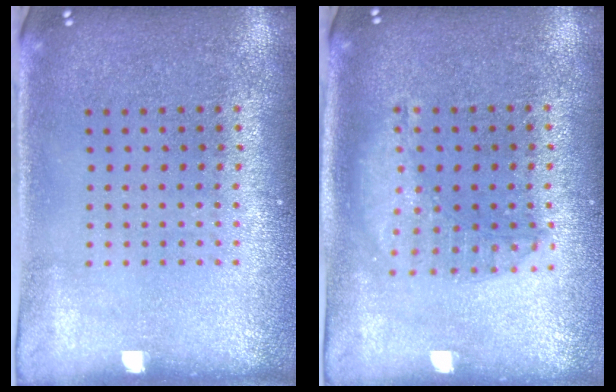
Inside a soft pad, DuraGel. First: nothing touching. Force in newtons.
{"total": 1.4, "press": 1.3, "slide": 0.4}